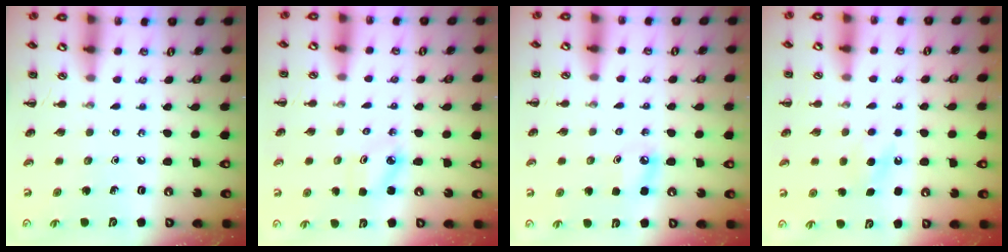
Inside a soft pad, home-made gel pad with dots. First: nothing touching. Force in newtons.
{"total": 2.5, "press": 2.5, "slide": 0.5}
{"total": 6.0, "press": 5.8, "slide": 1.7}
{"total": 6.2, "press": 6.0, "slide": 1.6}